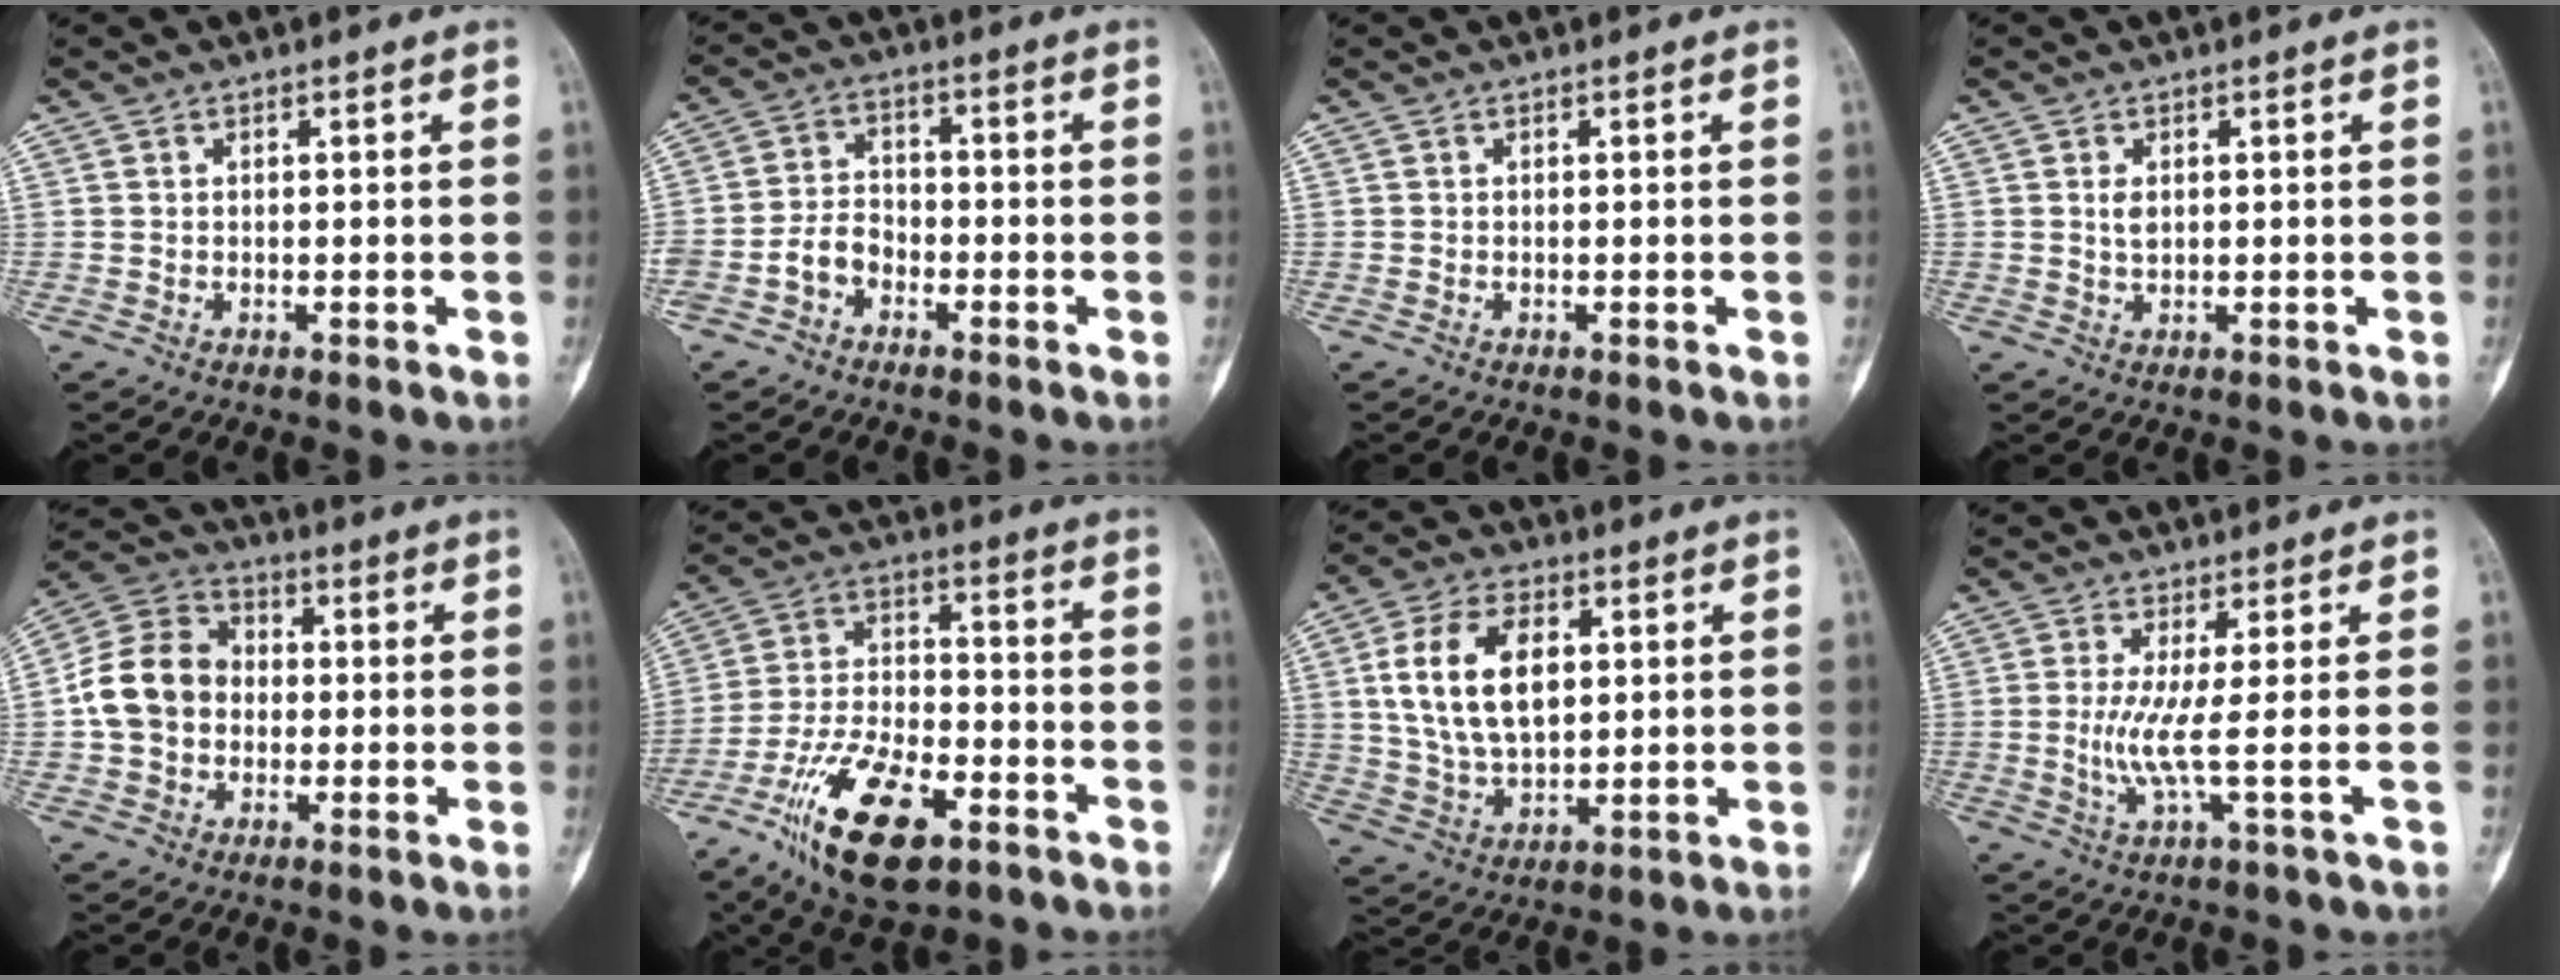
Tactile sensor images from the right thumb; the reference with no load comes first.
{"total": 5.6, "force": [-2.8, 4.1, 2.6], "torque": [-0.033, 0.027, -0.056]}
{"total": 0.0}
{"total": 2.0, "force": [0.4, 1.3, 1.4], "torque": [-0.018, -0.003, 0.007]}
{"total": 12.0, "force": [-0.7, 9.9, 6.7], "torque": [-0.108, 0.034, -0.024]}
{"total": 17.8, "force": [-9.8, 7.7, 12.7], "torque": [-0.224, 0.047, -0.170]}
{"total": 15.4, "force": [3.2, 9.4, 11.8], "torque": [-0.201, -0.002, 0.064]}
{"total": 4.7, "force": [-0.1, -0.8, 4.6], "torque": [-0.119, -0.016, -0.005]}